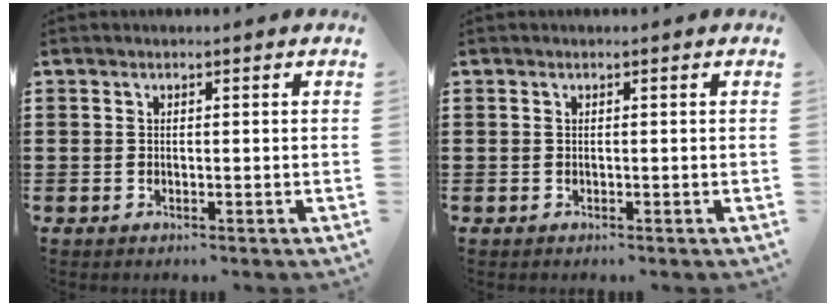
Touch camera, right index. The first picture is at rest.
{"total": 0.0}